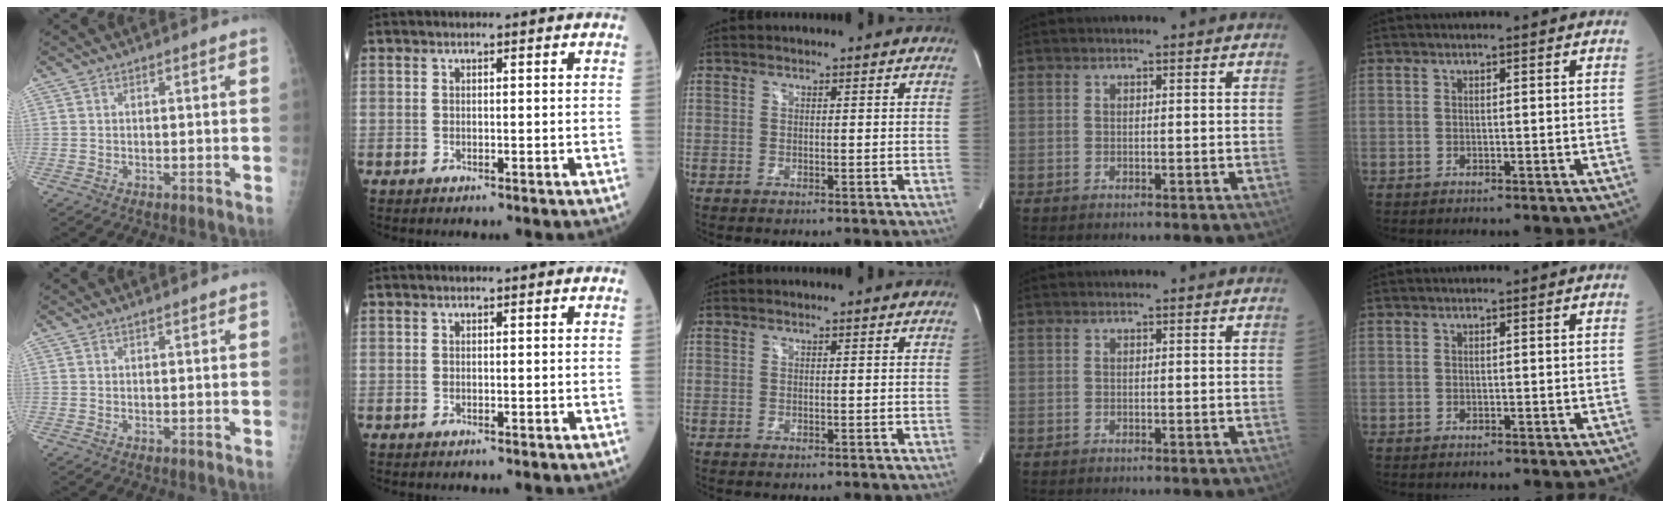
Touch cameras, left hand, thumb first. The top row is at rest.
{}